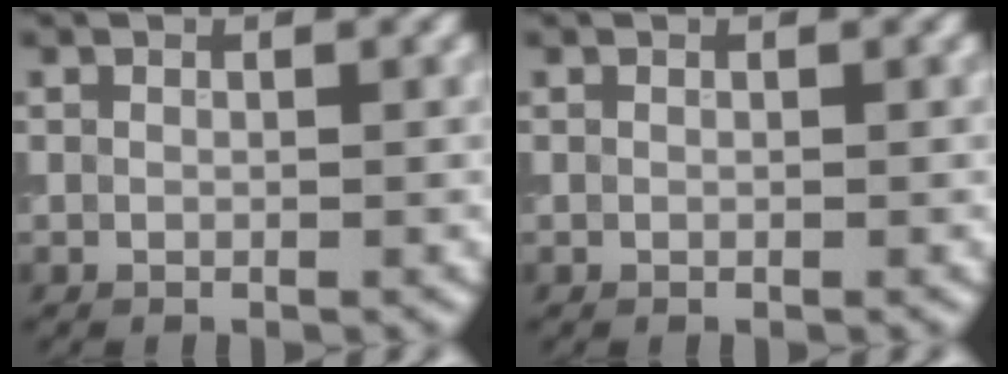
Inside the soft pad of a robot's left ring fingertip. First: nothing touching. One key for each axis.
{"total": 0.0}